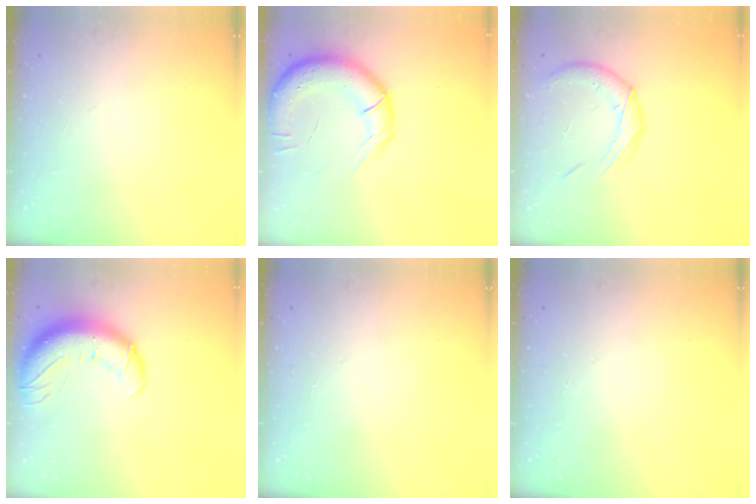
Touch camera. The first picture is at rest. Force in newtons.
{"total": 15.4, "press": 14.9, "slide": 4.0}
{"total": 10.8, "press": 10.8, "slide": 0.4}
{"total": 15.2, "press": 14.7, "slide": 3.6}
{"total": 0.0}
{"total": 0.0}